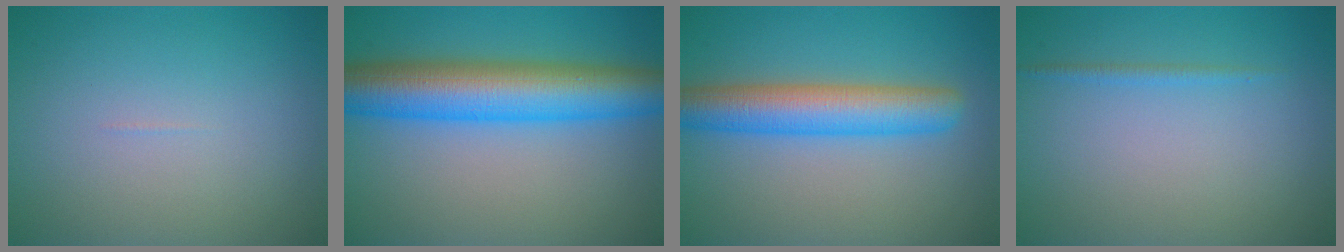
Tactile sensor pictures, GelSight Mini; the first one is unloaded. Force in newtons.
{"total": 9.6, "press": 9.6, "slide": 0.1}
{"total": 6.2, "press": 6.2, "slide": 0.2}
{"total": 0.8, "press": 0.8, "slide": 0.1}